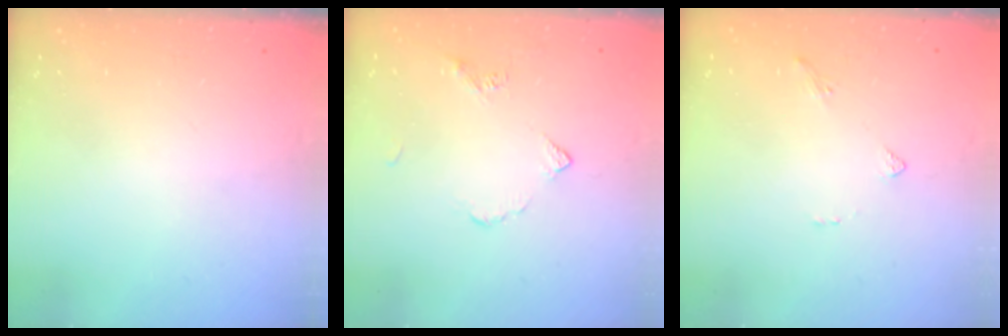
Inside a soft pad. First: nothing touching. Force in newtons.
{"total": 3.5, "press": 3.4, "slide": 0.7}
{"total": 1.6, "press": 1.5, "slide": 0.5}